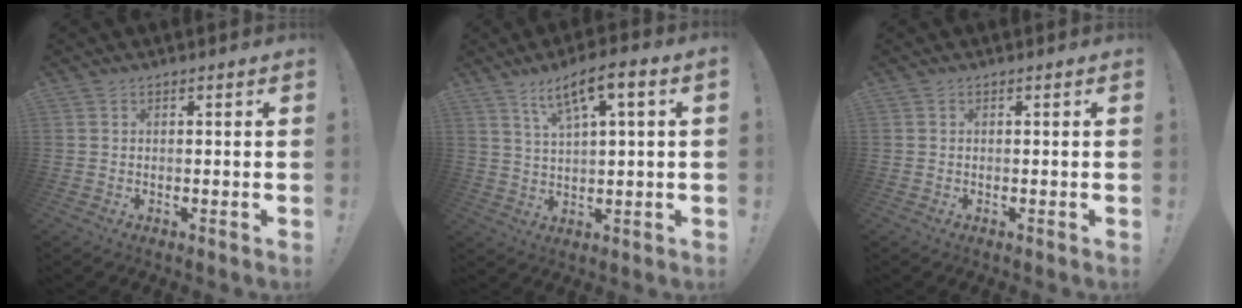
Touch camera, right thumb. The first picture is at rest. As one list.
[{"total": 8.5, "force": [4.0, 1.8, 7.3], "torque": [-0.129, -0.012, 0.069]}, {"total": 0.0}]